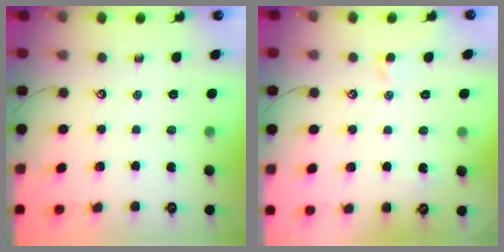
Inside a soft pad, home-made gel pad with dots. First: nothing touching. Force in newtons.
{"total": 1.8, "press": 1.7, "slide": 0.6}